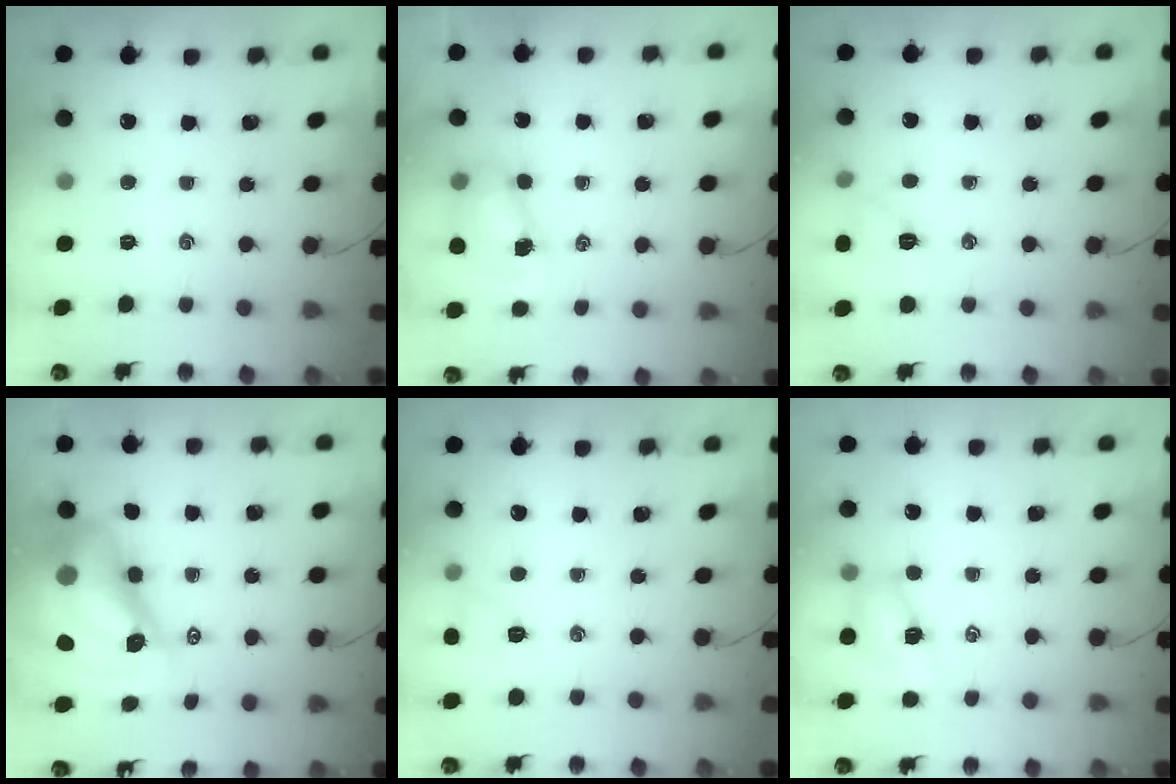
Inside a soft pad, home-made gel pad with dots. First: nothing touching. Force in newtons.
{"total": 7.6, "press": 7.5, "slide": 1.1}
{"total": 6.9, "press": 6.7, "slide": 1.6}
{"total": 19.3, "press": 18.4, "slide": 5.6}
{"total": 6.8, "press": 6.7, "slide": 1.3}
{"total": 6.0, "press": 5.9, "slide": 0.8}